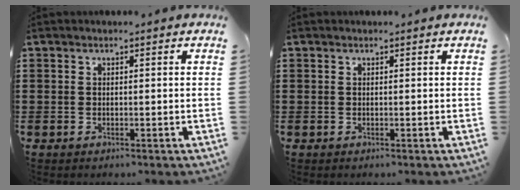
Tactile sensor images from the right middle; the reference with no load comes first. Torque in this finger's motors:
{"motor_torque": [-0.30, 0.12, -0.02, 0.00]}